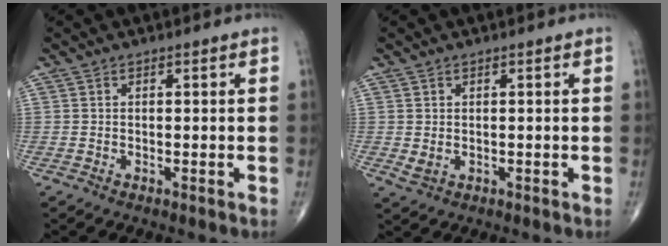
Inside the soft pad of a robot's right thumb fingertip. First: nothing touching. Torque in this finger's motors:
{"motor_torque": [0.01, 0.15, -0.04, -0.12, 0.05]}